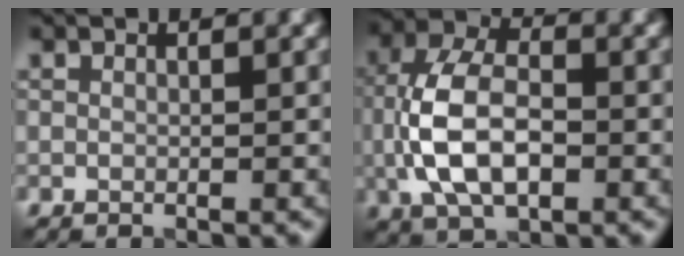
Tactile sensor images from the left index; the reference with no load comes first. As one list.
[{"total": 8.0, "force": [-1.1, 4.4, 6.5], "torque": [-0.130, 0.010, -0.028]}]